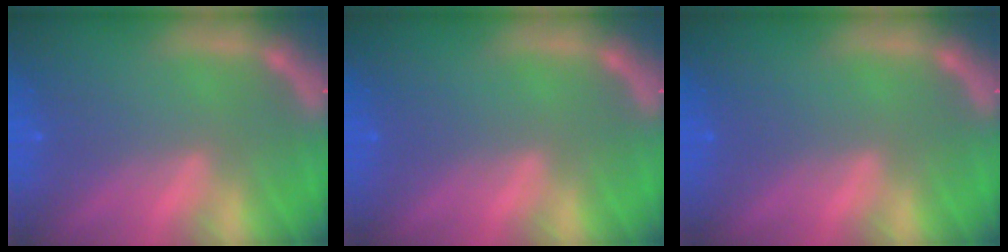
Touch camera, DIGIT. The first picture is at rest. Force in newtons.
{"total": 0.0}
{"total": 0.0}